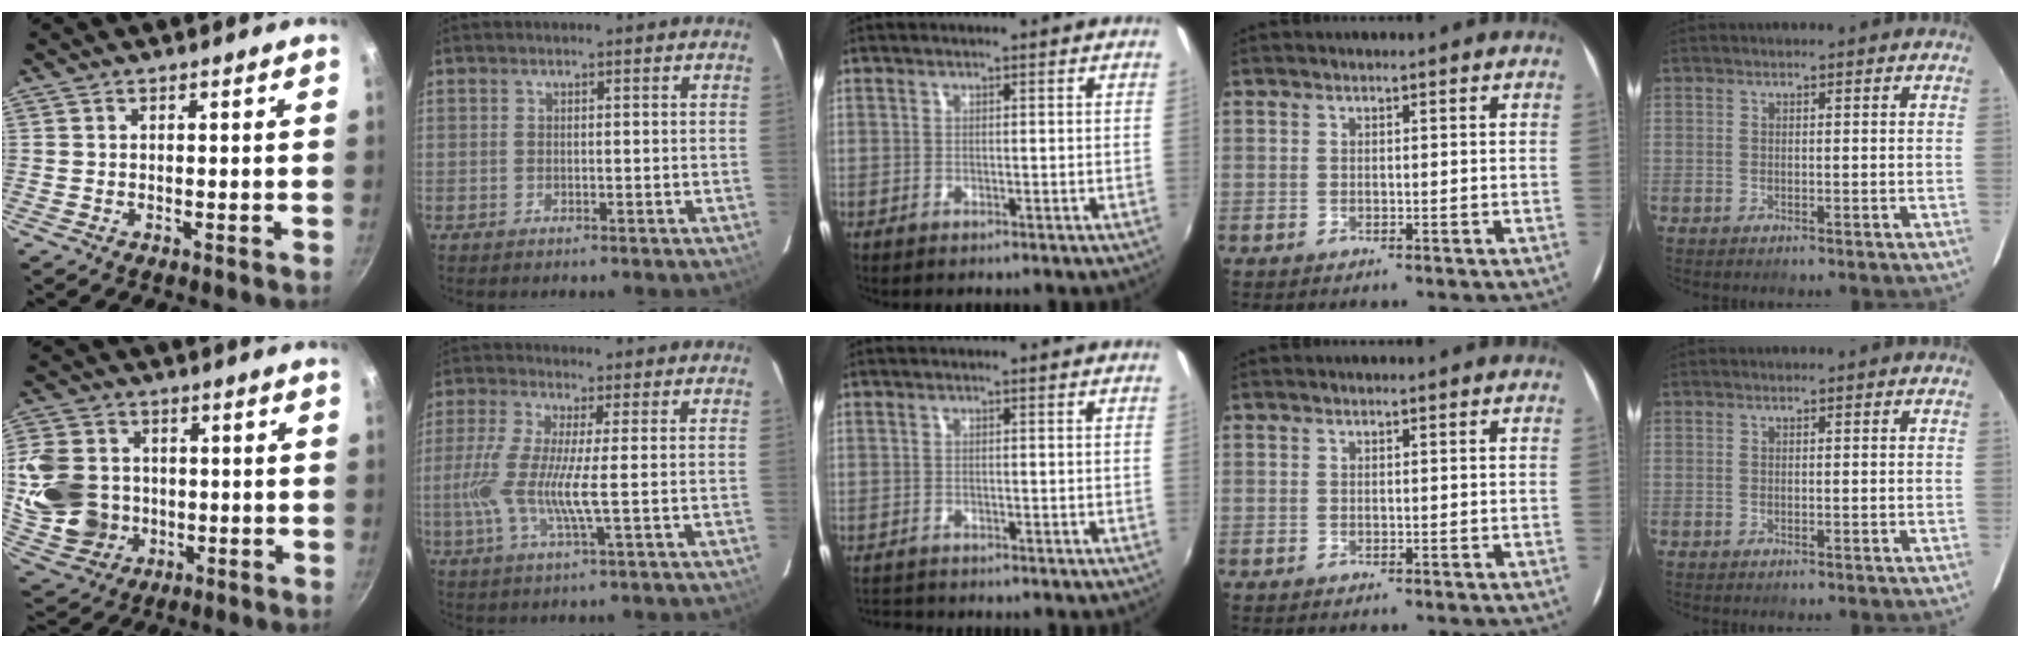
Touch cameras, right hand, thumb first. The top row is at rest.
{"thumb": {"total": 15.1, "force": [-0.7, 12.8, 8.0], "torque": [-0.143, 0.012, -0.003]}, "index": {"total": 9.1, "force": [-1.0, 0.1, 9.0], "torque": [-0.193, -0.009, -0.021]}, "middle": {"total": 1.9, "force": [-1.8, 0.4, 0.1], "torque": [-0.007, -0.007, -0.033]}}